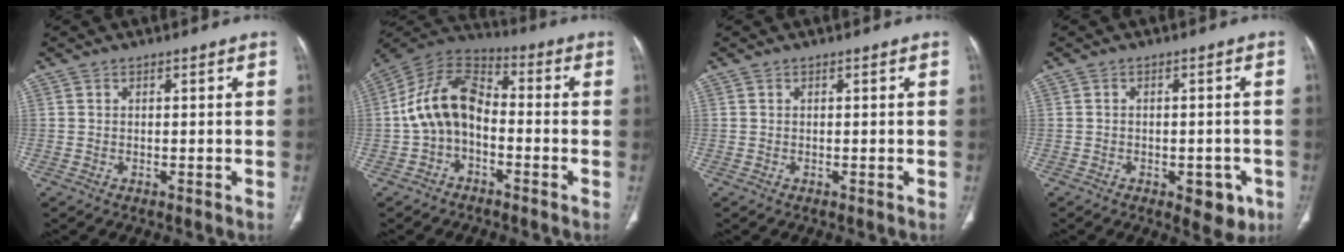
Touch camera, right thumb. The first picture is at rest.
{"total": 12.3, "force": [-1.9, 8.1, 9.0], "torque": [-0.158, 0.044, -0.050]}
{"total": 0.0}
{"total": 5.7, "force": [-2.5, 3.2, 4.1], "torque": [-0.025, 0.009, -0.024]}